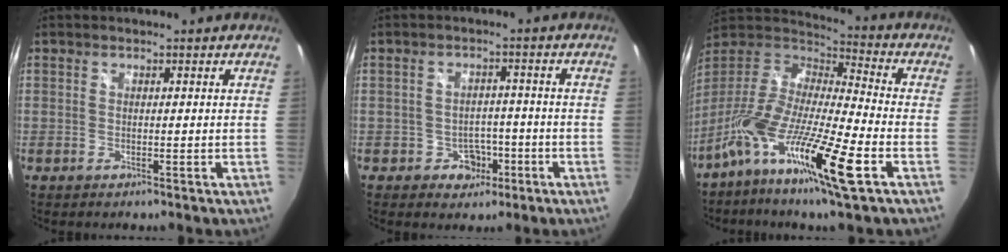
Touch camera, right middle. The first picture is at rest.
{"total": 4.5, "force": [-2.1, 3.8, 1.2], "torque": [-0.032, 0.011, -0.020]}
{"total": 18.9, "force": [-9.9, 2.3, 15.9], "torque": [-0.299, -0.035, -0.195]}